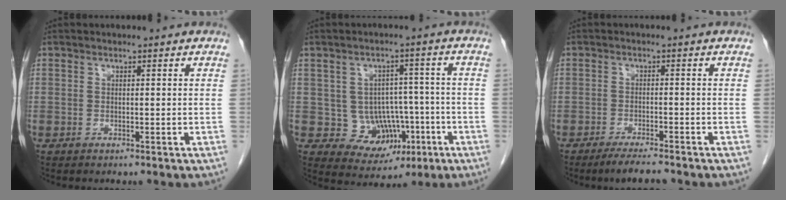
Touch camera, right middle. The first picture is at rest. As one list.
[{"total": 8.1, "force": [-1.8, 6.9, 3.9], "torque": [-0.049, 0.024, -0.008]}, {"total": 4.4, "force": [-3.7, 0.4, 2.4], "torque": [-0.042, -0.010, -0.063]}]